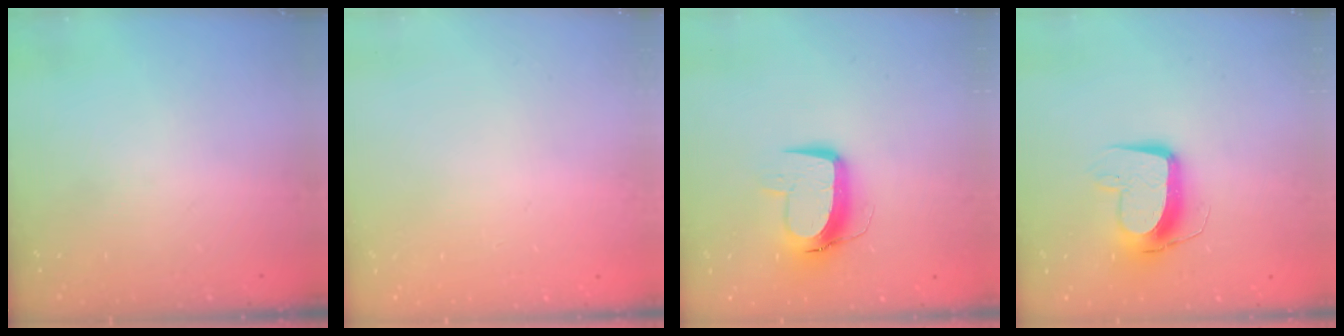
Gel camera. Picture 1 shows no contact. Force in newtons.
{"total": 0.8, "press": 0.4, "slide": 0.7}
{"total": 11.2, "press": 11.1, "slide": 1.2}
{"total": 11.8, "press": 11.7, "slide": 1.1}